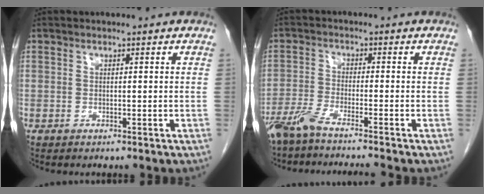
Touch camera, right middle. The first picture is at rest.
{"total": 6.3, "force": [-5.4, -1.2, 2.9], "torque": [-0.051, -0.018, -0.098]}